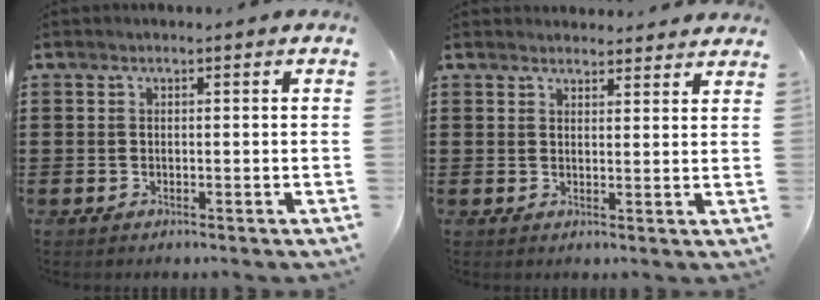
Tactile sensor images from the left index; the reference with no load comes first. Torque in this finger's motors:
{"motor_torque": [0.17, 0.10, -0.07, -0.03]}